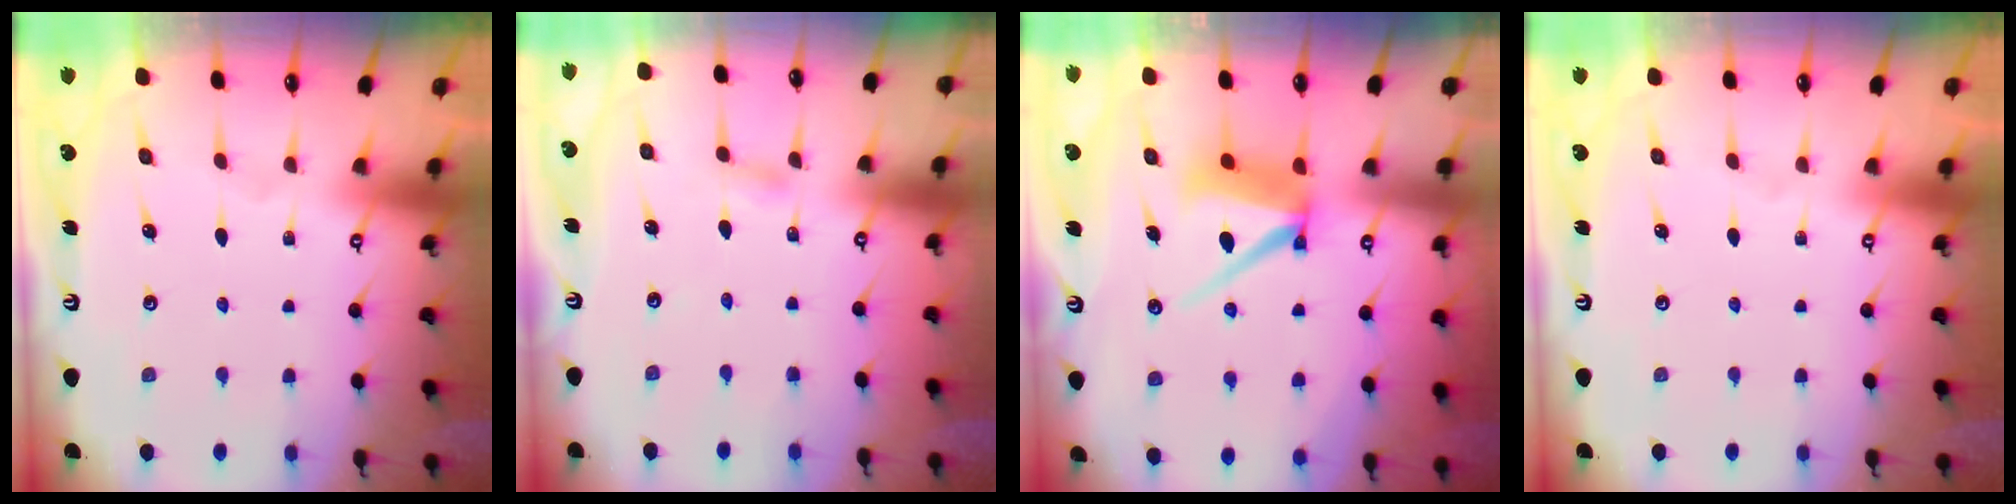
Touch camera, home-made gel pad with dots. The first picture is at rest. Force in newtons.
{"total": 2.8, "press": 2.8, "slide": 0.3}
{"total": 9.3, "press": 9.2, "slide": 1.0}
{"total": 0.0}